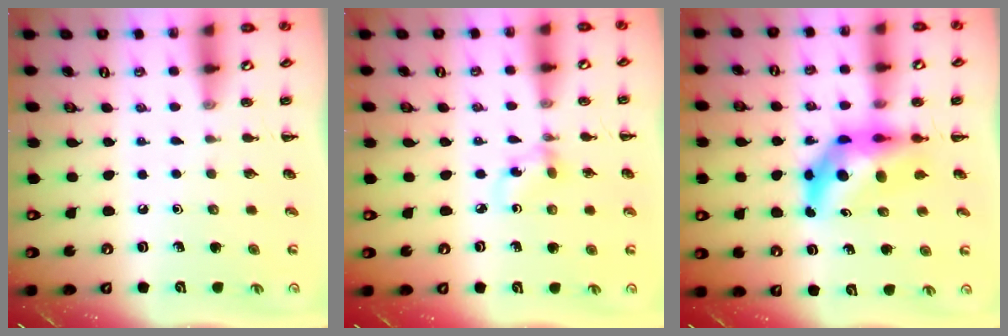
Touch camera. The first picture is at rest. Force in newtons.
{"total": 2.9, "press": 2.7, "slide": 0.9}
{"total": 9.9, "press": 9.3, "slide": 3.5}